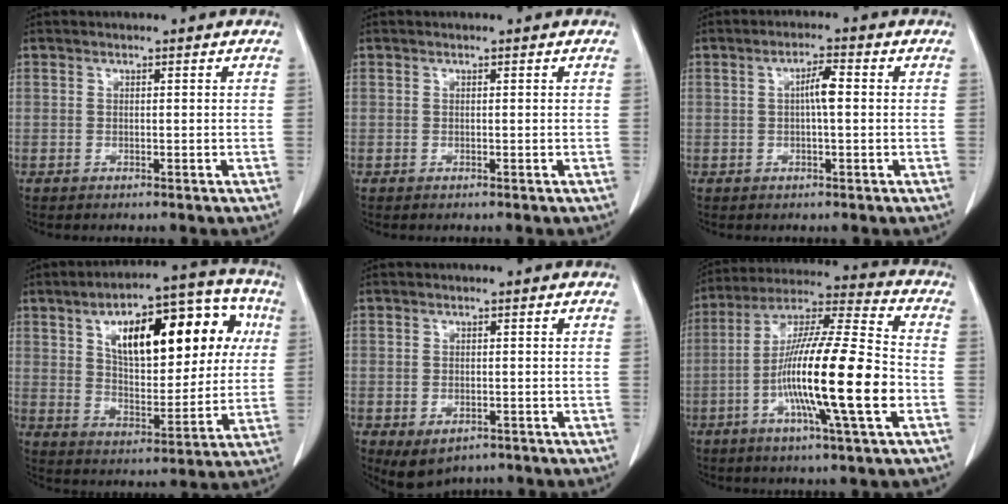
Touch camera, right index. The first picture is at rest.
{"total": 0.0}
{"total": 3.3, "force": [0.2, 0.4, 3.3], "torque": [-0.060, 0.006, 0.002]}
{"total": 20.6, "force": [6.3, 8.7, 17.5], "torque": [-0.259, 0.044, 0.096]}
{"total": 4.4, "force": [-2.4, 2.8, 2.3], "torque": [-0.038, -0.006, -0.024]}
{"total": 19.2, "force": [-4.7, 0.6, 18.7], "torque": [-0.338, -0.009, -0.089]}